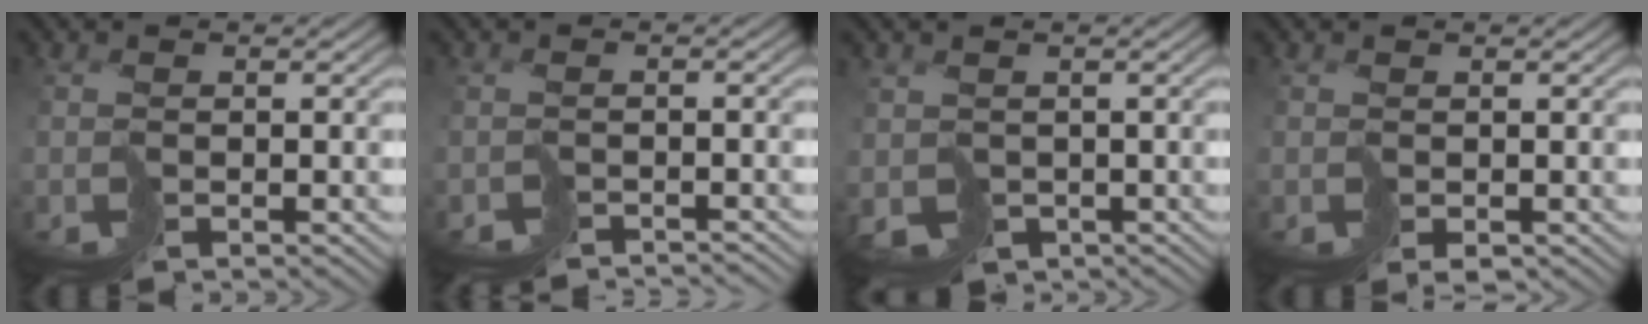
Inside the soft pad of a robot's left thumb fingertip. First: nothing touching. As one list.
[{"total": 3.0, "force": [-3.0, 0.0, -0.2], "torque": [0.012, -0.008, -0.052]}, {"total": 2.5, "force": [-0.2, 2.3, 0.8], "torque": [-0.024, -0.020, -0.001]}, {"total": 1.6, "force": [-0.3, 1.1, 1.1], "torque": [-0.020, -0.006, 0.003]}]